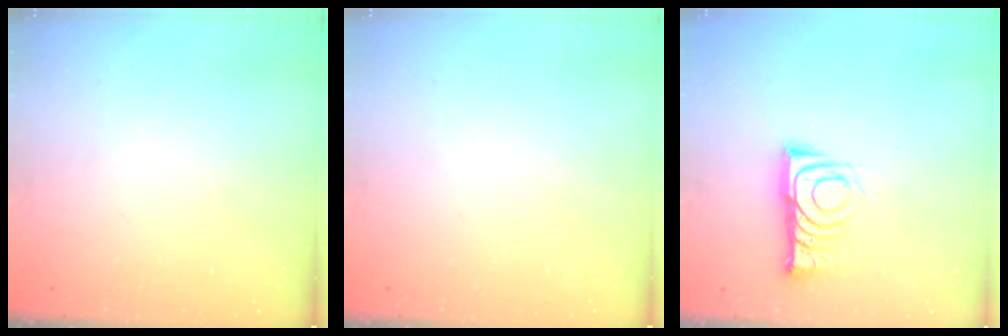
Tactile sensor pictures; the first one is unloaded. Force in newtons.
{"total": 1.5, "press": 1.5, "slide": 0.1}
{"total": 9.5, "press": 9.5, "slide": 0.3}